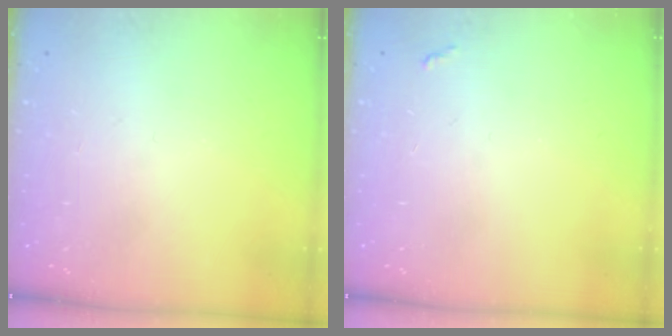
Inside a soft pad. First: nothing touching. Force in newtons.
{"total": 2.8, "press": 2.8, "slide": 0.4}